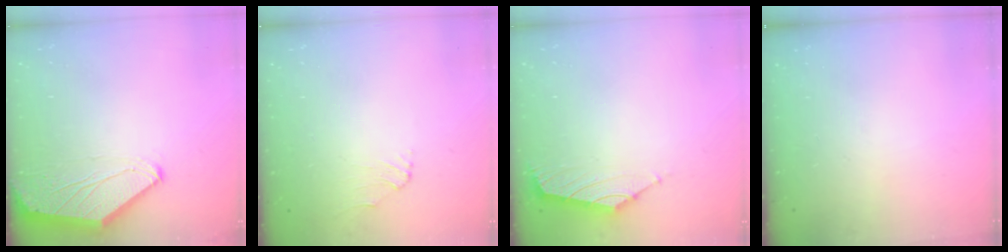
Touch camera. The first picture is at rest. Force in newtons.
{"total": 0.6, "press": 0.4, "slide": 0.4}
{"total": 1.6, "press": 1.5, "slide": 0.7}
{"total": 0.0}